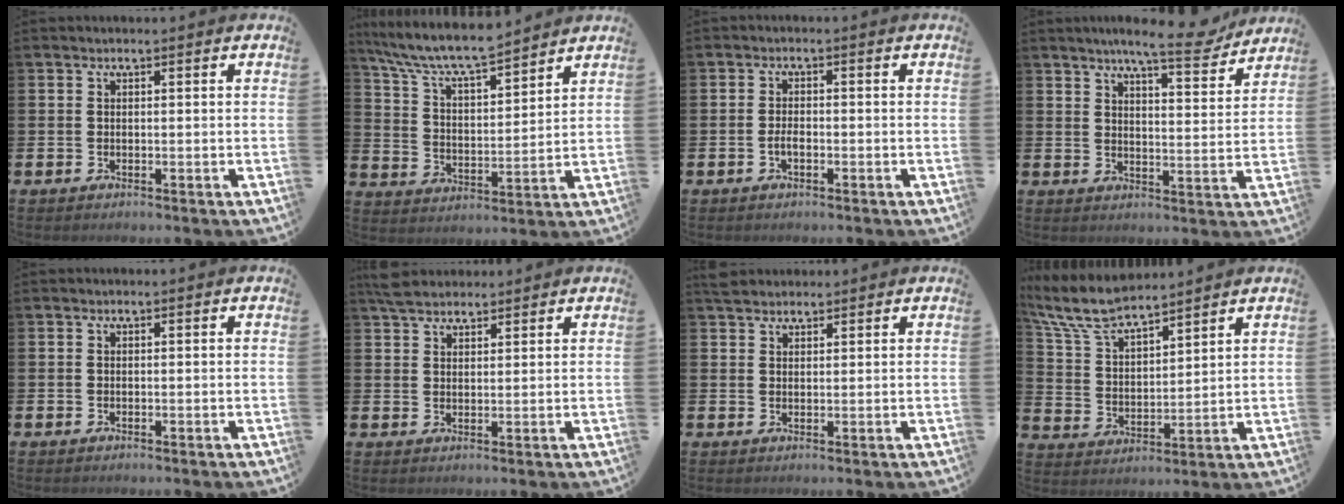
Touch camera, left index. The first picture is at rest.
{"total": 8.3, "force": [7.8, 1.1, 2.8], "torque": [-0.092, -0.048, 0.138]}
{"total": 1.7, "force": [-0.7, 0.8, 1.4], "torque": [-0.024, 0.001, -0.013]}
{"total": 8.2, "force": [7.2, 0.9, 3.8], "torque": [-0.065, -0.035, 0.123]}
{"total": 0.0}
{"total": 3.8, "force": [3.6, 1.1, 0.7], "torque": [-0.014, -0.011, 0.066]}
{"total": 2.4, "force": [2.2, 0.8, 0.2], "torque": [0.001, -0.002, 0.040]}
{"total": 8.1, "force": [7.5, 1.4, 2.9], "torque": [-0.091, -0.034, 0.135]}